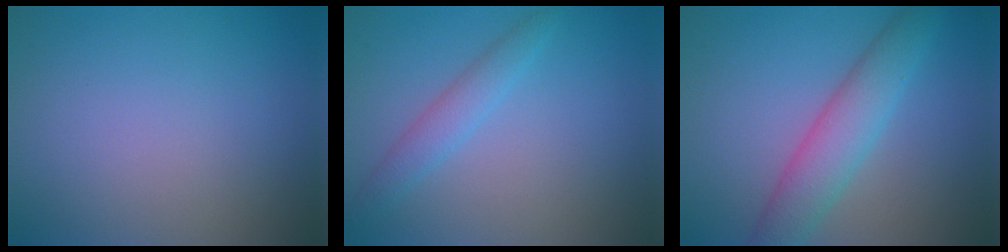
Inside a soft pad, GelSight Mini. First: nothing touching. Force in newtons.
{"total": 2.2, "press": 2.2, "slide": 0.1}
{"total": 4.9, "press": 4.9, "slide": 0.1}